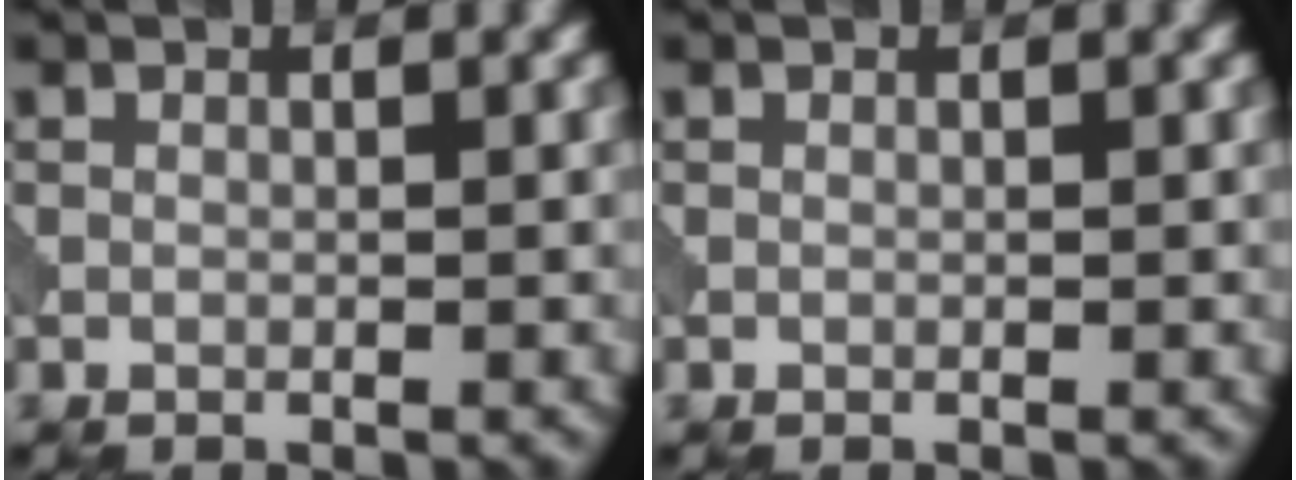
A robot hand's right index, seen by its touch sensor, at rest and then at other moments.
{"total": 0.0}